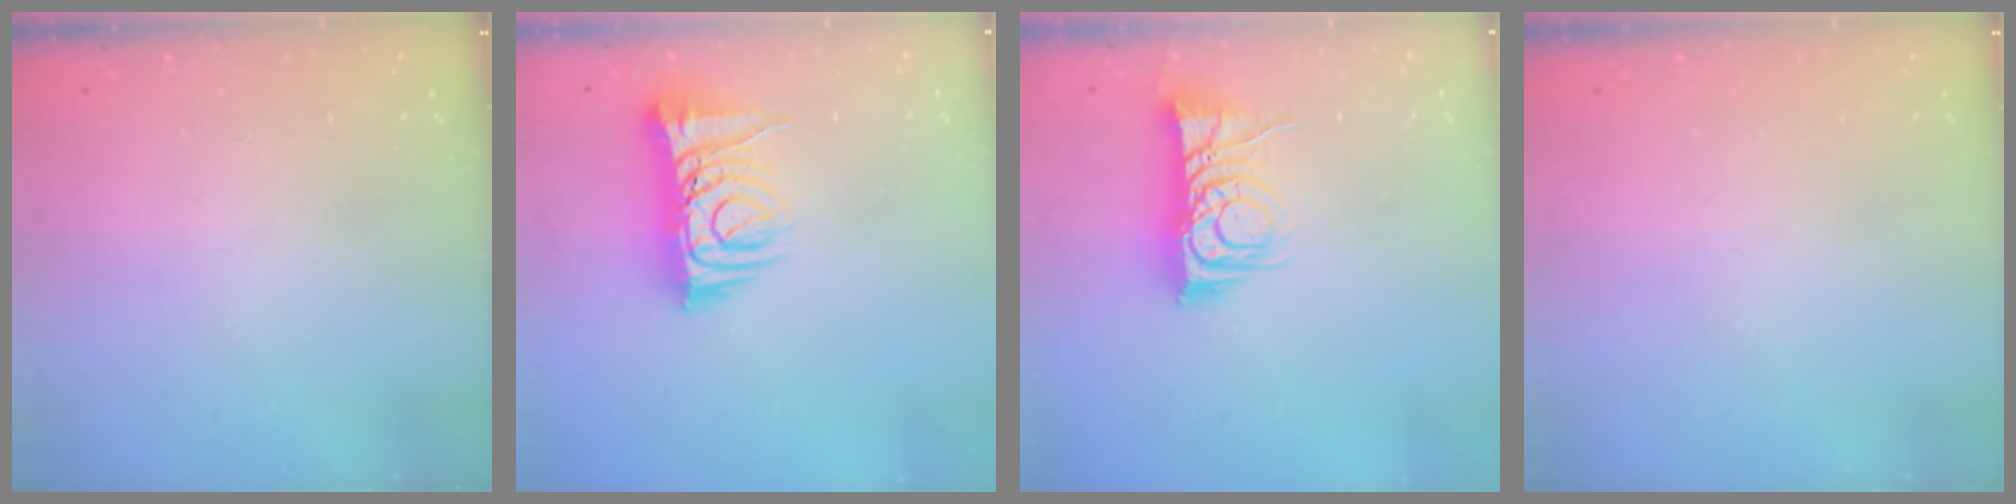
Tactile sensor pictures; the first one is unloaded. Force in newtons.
{"total": 9.9, "press": 9.8, "slide": 1.4}
{"total": 9.7, "press": 9.7, "slide": 0.6}
{"total": 0.0}